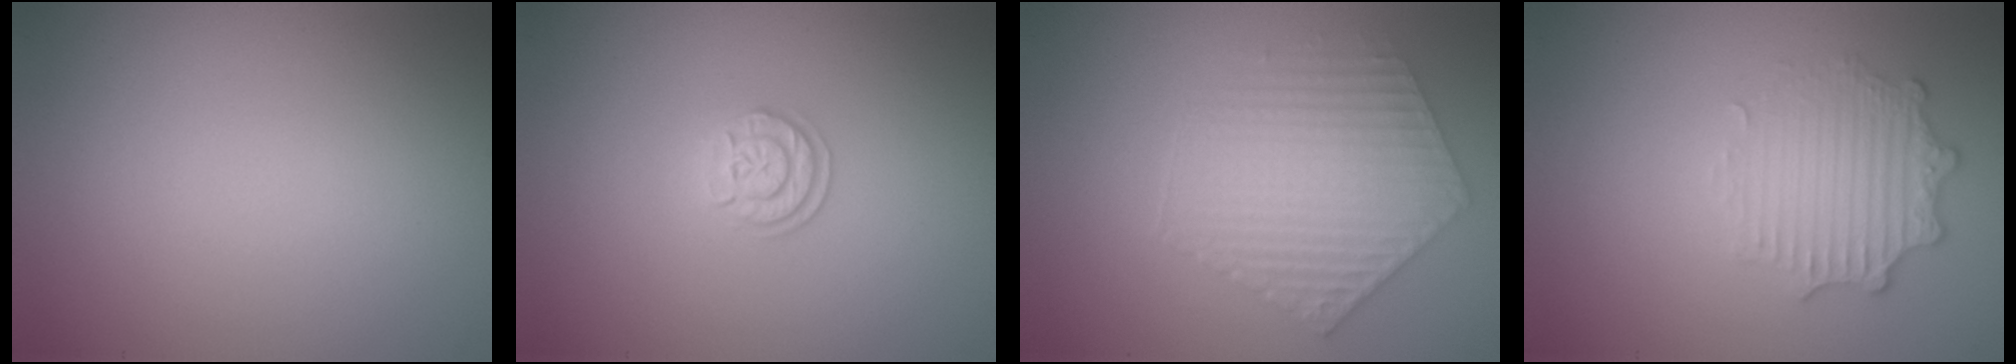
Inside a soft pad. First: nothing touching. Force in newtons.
{"total": 2.0, "press": 1.9, "slide": 0.8}
{"total": 4.0, "press": 3.8, "slide": 1.4}
{"total": 3.4, "press": 2.7, "slide": 2.1}